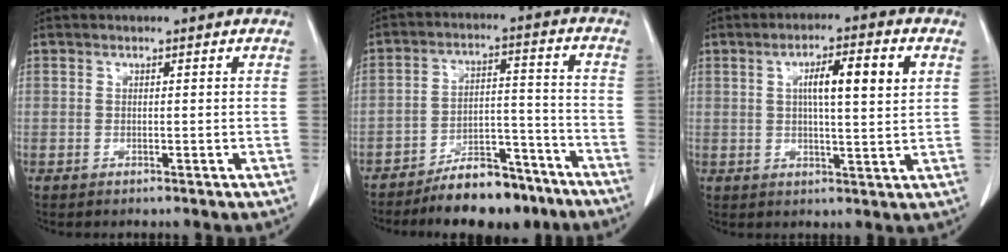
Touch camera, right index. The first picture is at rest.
{"total": 10.7, "force": [-8.5, 4.1, 5.0], "torque": [-0.070, 0.025, -0.137]}
{"total": 8.1, "force": [2.3, 1.0, 7.8], "torque": [-0.131, 0.010, 0.036]}